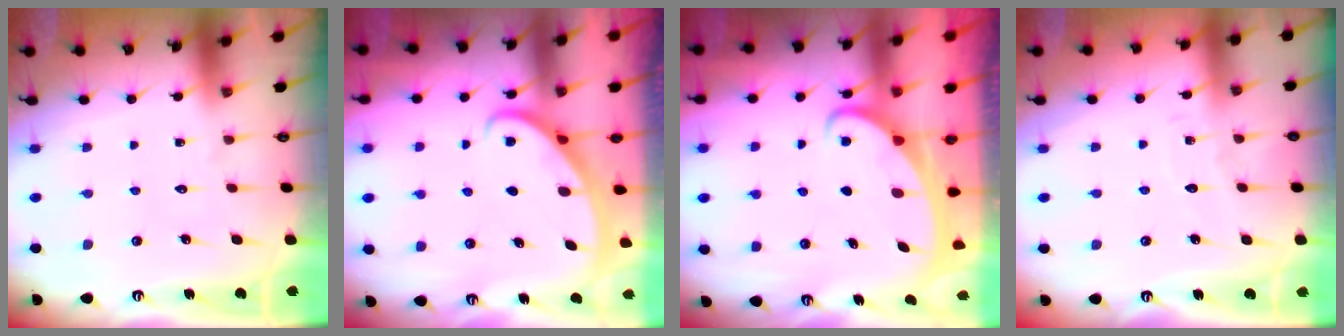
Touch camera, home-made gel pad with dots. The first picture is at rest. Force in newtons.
{"total": 3.0, "press": 3.0, "slide": 0.1}
{"total": 2.3, "press": 2.2, "slide": 0.4}
{"total": 2.2, "press": 2.2, "slide": 0.2}